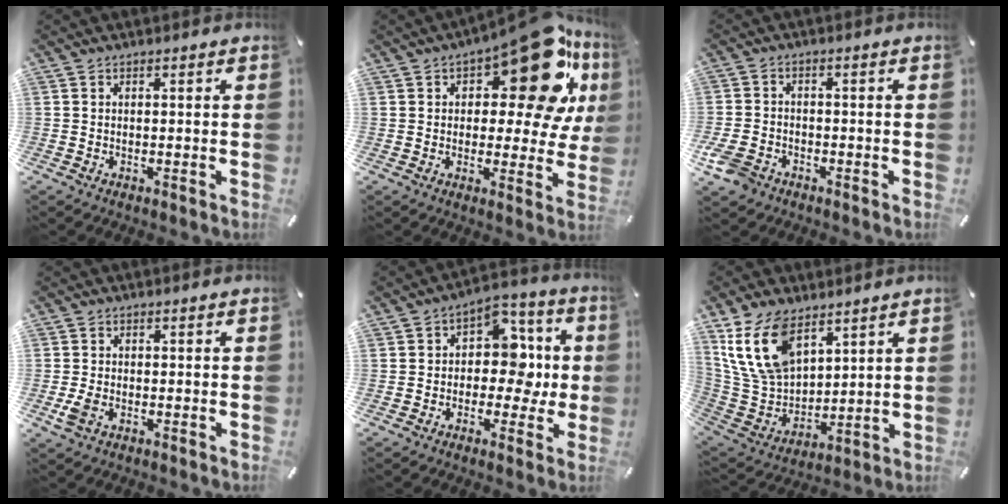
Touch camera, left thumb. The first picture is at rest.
{"total": 21.5, "force": [10.4, 9.7, 16.2], "torque": [-0.215, -0.065, 0.170]}
{"total": 5.2, "force": [-2.9, 3.6, 2.3], "torque": [-0.062, 0.010, -0.057]}
{"total": 2.8, "force": [-0.6, 2.0, 1.9], "torque": [-0.055, -0.005, -0.015]}
{"total": 10.7, "force": [-0.5, 8.4, 6.5], "torque": [-0.077, -0.001, -0.008]}
{"total": 15.9, "force": [9.1, 9.6, 8.8], "torque": [-0.230, -0.031, 0.172]}